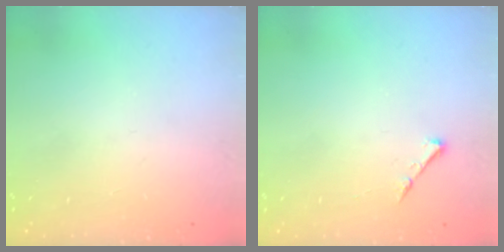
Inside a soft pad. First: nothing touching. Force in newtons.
{"total": 3.7, "press": 3.6, "slide": 0.5}